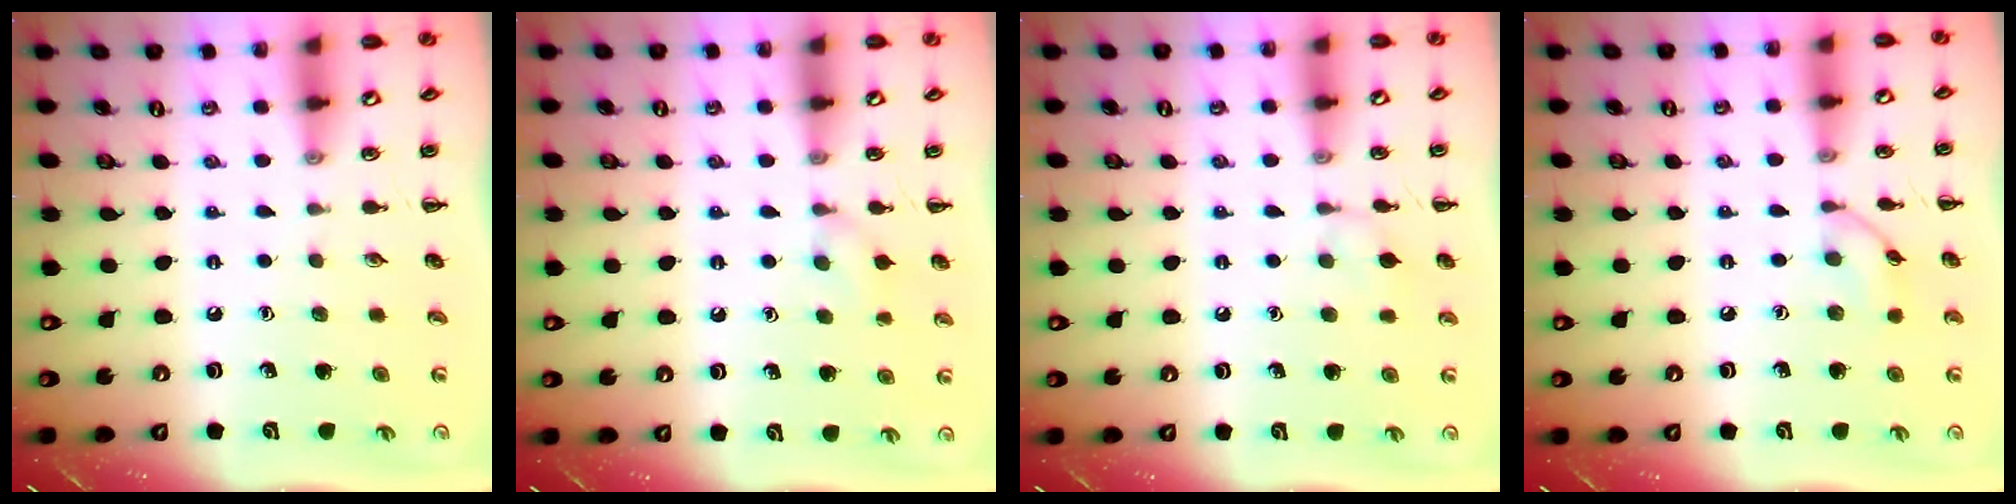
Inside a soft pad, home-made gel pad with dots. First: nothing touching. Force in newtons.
{"total": 6.9, "press": 6.4, "slide": 2.4}
{"total": 5.8, "press": 5.5, "slide": 2.1}
{"total": 7.4, "press": 7.3, "slide": 0.9}